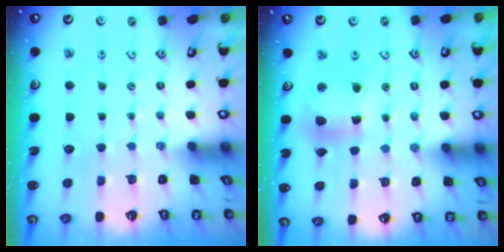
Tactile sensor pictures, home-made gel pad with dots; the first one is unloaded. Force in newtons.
{"total": 11.1, "press": 11.1, "slide": 1.3}